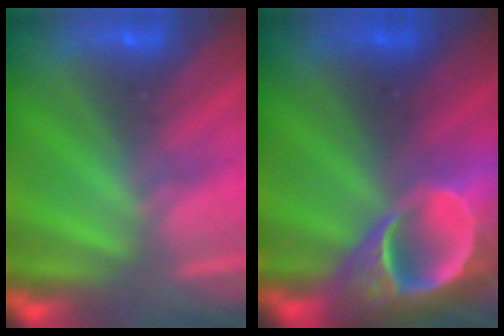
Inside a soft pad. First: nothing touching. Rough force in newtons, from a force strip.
{"total": 8.9}